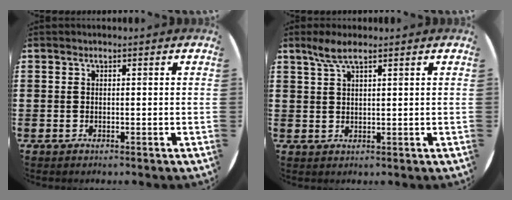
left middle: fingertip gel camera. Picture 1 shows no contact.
{"total": 3.4, "force": [2.4, 0.6, 2.4], "torque": [-0.051, 0.004, 0.043]}